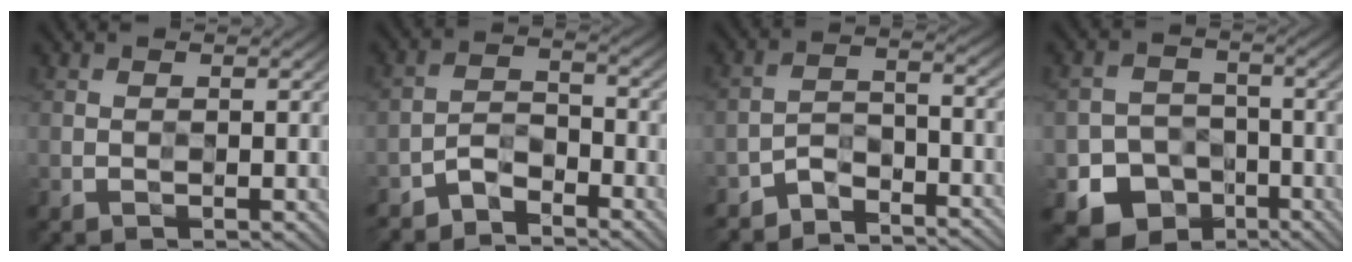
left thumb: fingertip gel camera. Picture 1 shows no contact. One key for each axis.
{"total": 4.2, "fx": -3.7, "fy": 1.2, "fz": 1.6, "tx": -0.033, "ty": 0.002, "tz": -0.082}
{"total": 5.6, "fx": -5.0, "fy": 1.6, "fz": 2.1, "tx": -0.037, "ty": 0.000, "tz": -0.102}
{"total": 8.5, "fx": -4.4, "fy": 6.7, "fz": 2.7, "tx": -0.047, "ty": -0.018, "tz": -0.093}